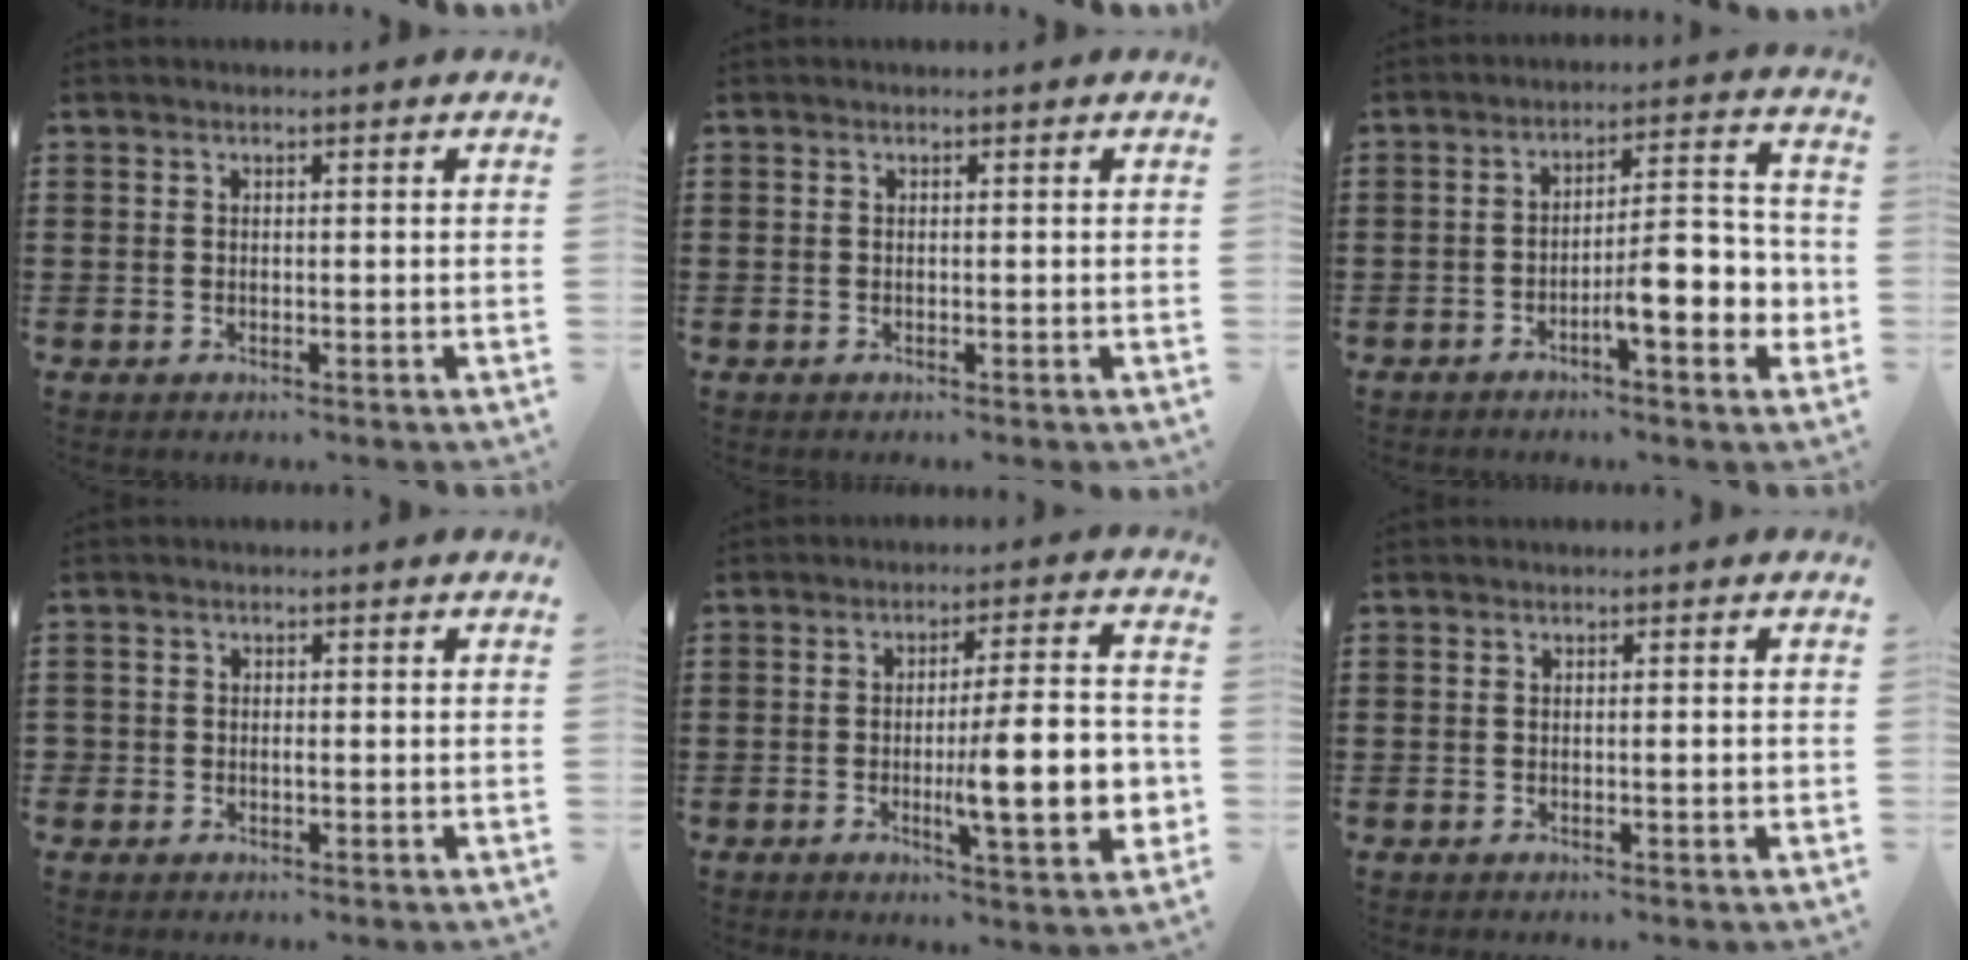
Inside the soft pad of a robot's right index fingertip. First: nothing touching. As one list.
[{"total": 0.0}, {"total": 8.3, "force": [-3.0, 2.2, 7.5], "torque": [-0.106, -0.016, -0.057]}, {"total": 0.9, "force": [-0.4, 0.7, 0.5], "torque": [-0.011, -0.002, -0.007]}, {"total": 13.0, "force": [-2.1, 2.7, 12.6], "torque": [-0.180, -0.015, -0.040]}, {"total": 0.9, "force": [-0.1, 0.1, 0.9], "torque": [-0.016, -0.003, -0.002]}]